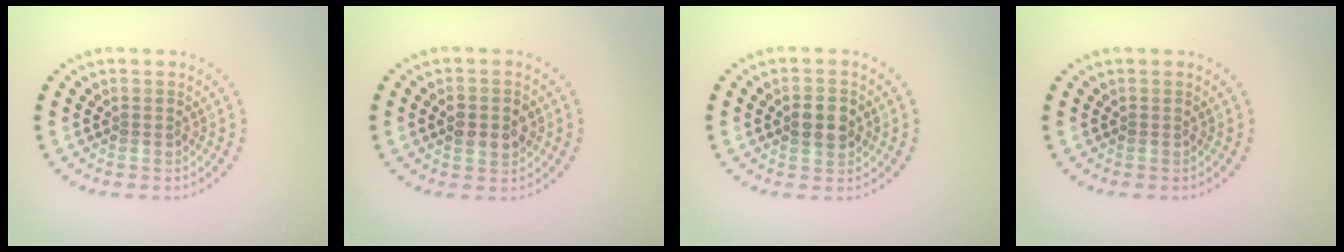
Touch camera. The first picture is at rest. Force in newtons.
{"total": 2.4, "press": 2.4, "slide": 0.1}
{"total": 2.6, "press": 2.6, "slide": 0.4}
{"total": 0.0}